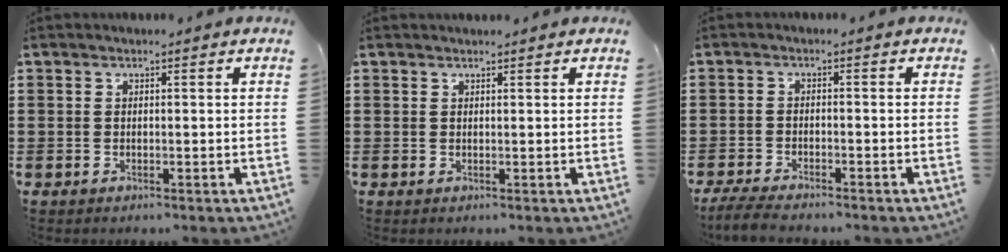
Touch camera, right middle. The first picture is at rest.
{"total": 0.6, "force": [0.6, 0.1, 0.0], "torque": [-0.002, 0.000, 0.011]}
{"total": 3.5, "force": [-3.3, 0.2, 1.2], "torque": [-0.041, -0.008, -0.072]}